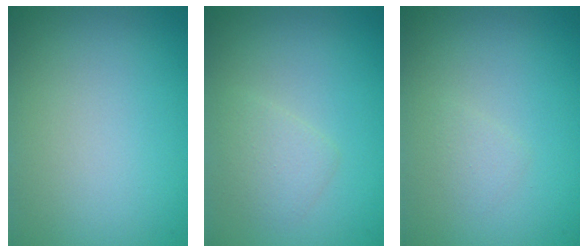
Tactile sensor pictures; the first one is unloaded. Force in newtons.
{"total": 1.7, "press": 1.7, "slide": 0.2}
{"total": 0.8, "press": 0.8, "slide": 0.1}